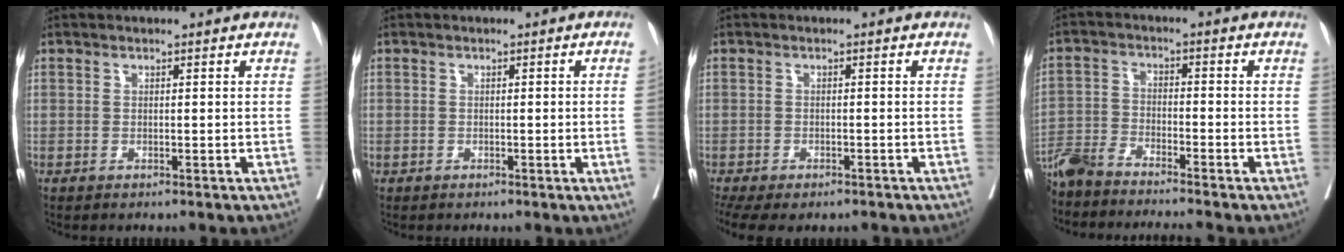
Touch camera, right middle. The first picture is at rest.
{"total": 1.3, "force": [-0.3, -0.3, 1.2], "torque": [-0.016, 0.001, -0.004]}
{"total": 10.8, "force": [-7.8, 5.0, 5.6], "torque": [-0.131, -0.005, -0.104]}
{"total": 8.9, "force": [-8.4, -0.2, 3.2], "torque": [-0.055, -0.014, -0.150]}